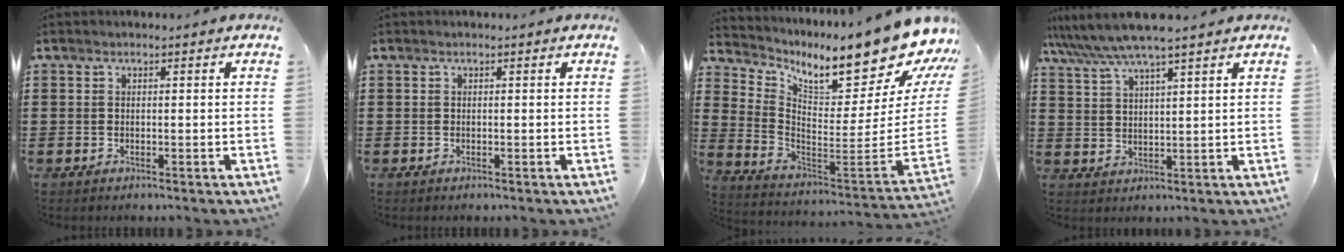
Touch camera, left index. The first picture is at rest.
{"total": 0.0}
{"total": 12.4, "force": [10.2, 2.0, 6.8], "torque": [-0.115, -0.102, 0.161]}
{"total": 6.2, "force": [5.3, 0.2, 3.2], "torque": [-0.078, -0.018, 0.092]}